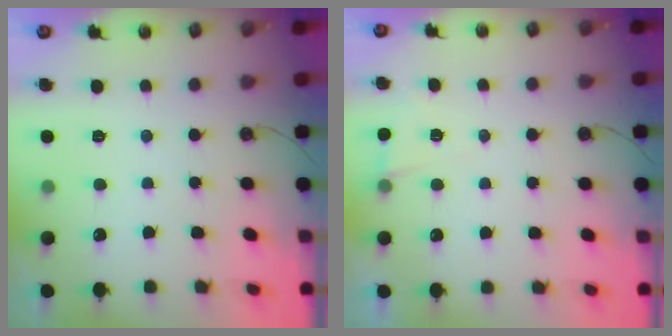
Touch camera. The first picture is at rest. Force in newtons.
{"total": 3.5, "press": 2.9, "slide": 2.1}